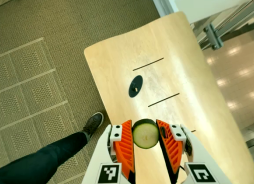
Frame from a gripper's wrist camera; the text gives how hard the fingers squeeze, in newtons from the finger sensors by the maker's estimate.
{"total": 8.9, "left": 8.7, "right": 9.0}